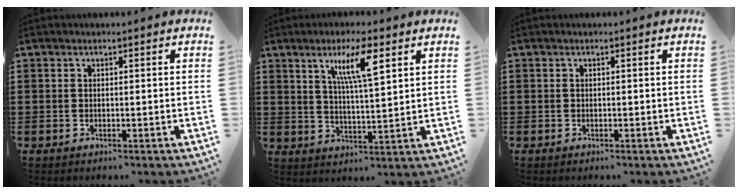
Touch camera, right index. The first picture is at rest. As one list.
[{"total": 8.1, "force": [3.9, 1.5, 6.9], "torque": [-0.138, 0.005, 0.062]}, {"total": 0.0}]